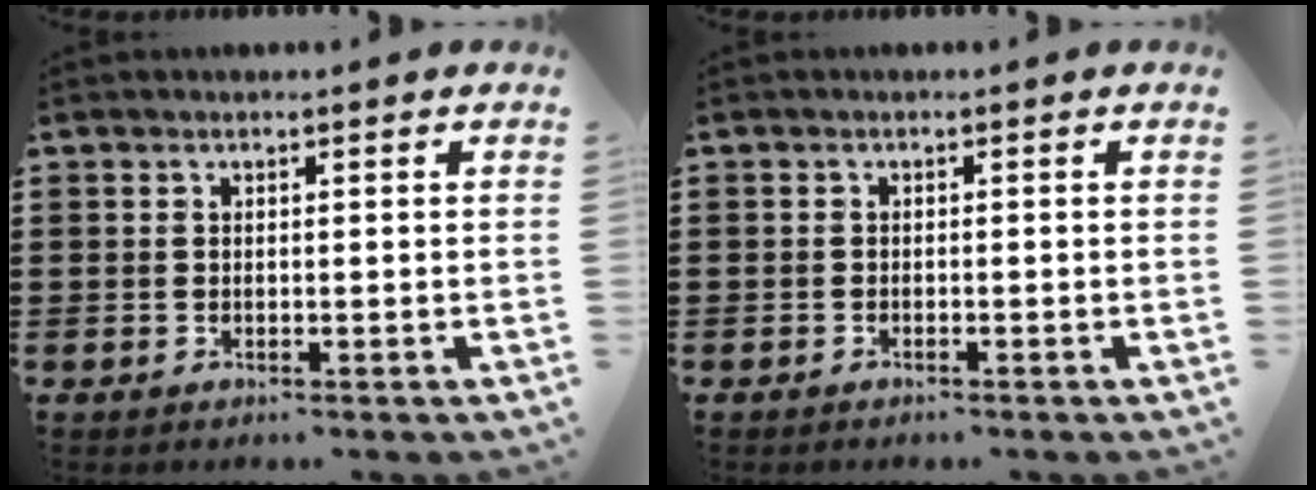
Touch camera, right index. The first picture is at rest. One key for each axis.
{"total": 0.6, "fx": -0.5, "fy": -0.1, "fz": 0.2, "tx": -0.008, "ty": -0.006, "tz": -0.009}